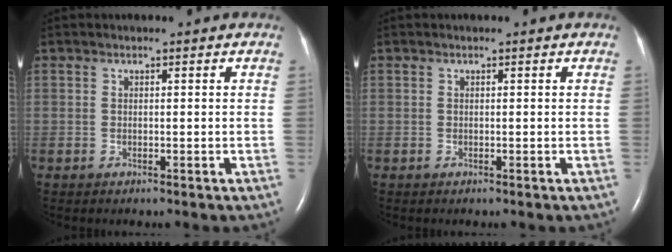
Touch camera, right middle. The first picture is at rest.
{"total": 0.0}